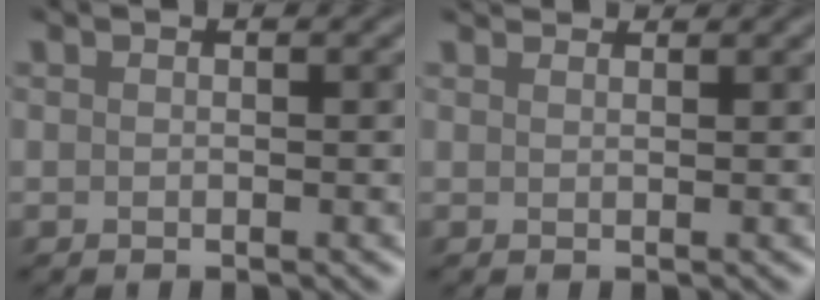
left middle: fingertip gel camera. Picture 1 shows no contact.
{"total": 1.8, "force": [1.7, 0.3, 0.4], "torque": [-0.016, 0.005, 0.025]}